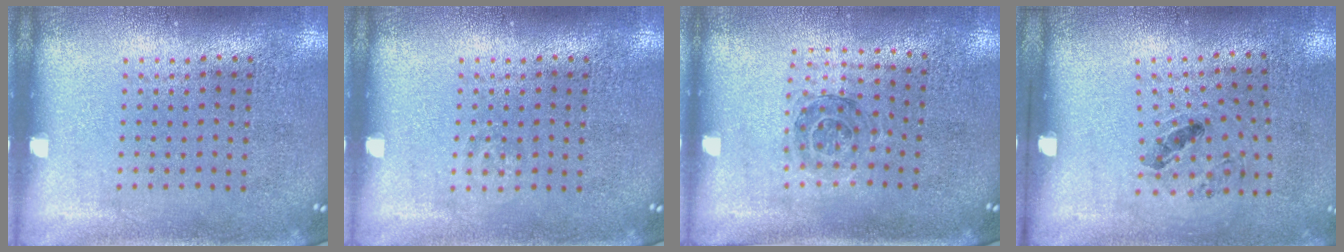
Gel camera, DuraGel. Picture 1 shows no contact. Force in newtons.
{"total": 0.6, "press": 0.6, "slide": 0.2}
{"total": 1.0, "press": 1.0, "slide": 0.1}
{"total": 1.2, "press": 0.7, "slide": 1.0}